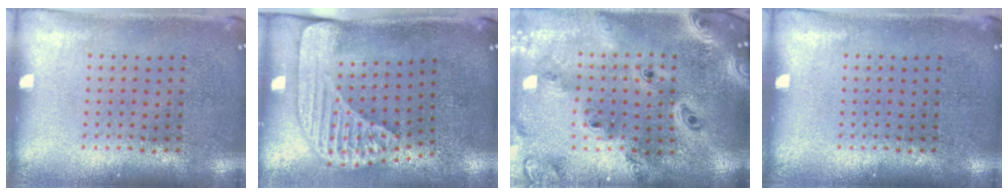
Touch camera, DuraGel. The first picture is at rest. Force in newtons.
{"total": 2.4, "press": 1.8, "slide": 1.7}
{"total": 3.9, "press": 3.0, "slide": 2.5}
{"total": 0.0}